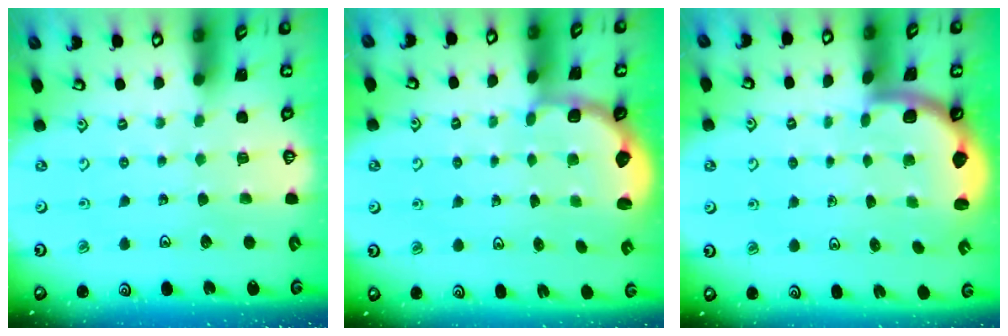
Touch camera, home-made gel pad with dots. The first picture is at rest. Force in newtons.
{"total": 2.9, "press": 2.4, "slide": 1.6}
{"total": 1.6, "press": 1.6, "slide": 0.1}